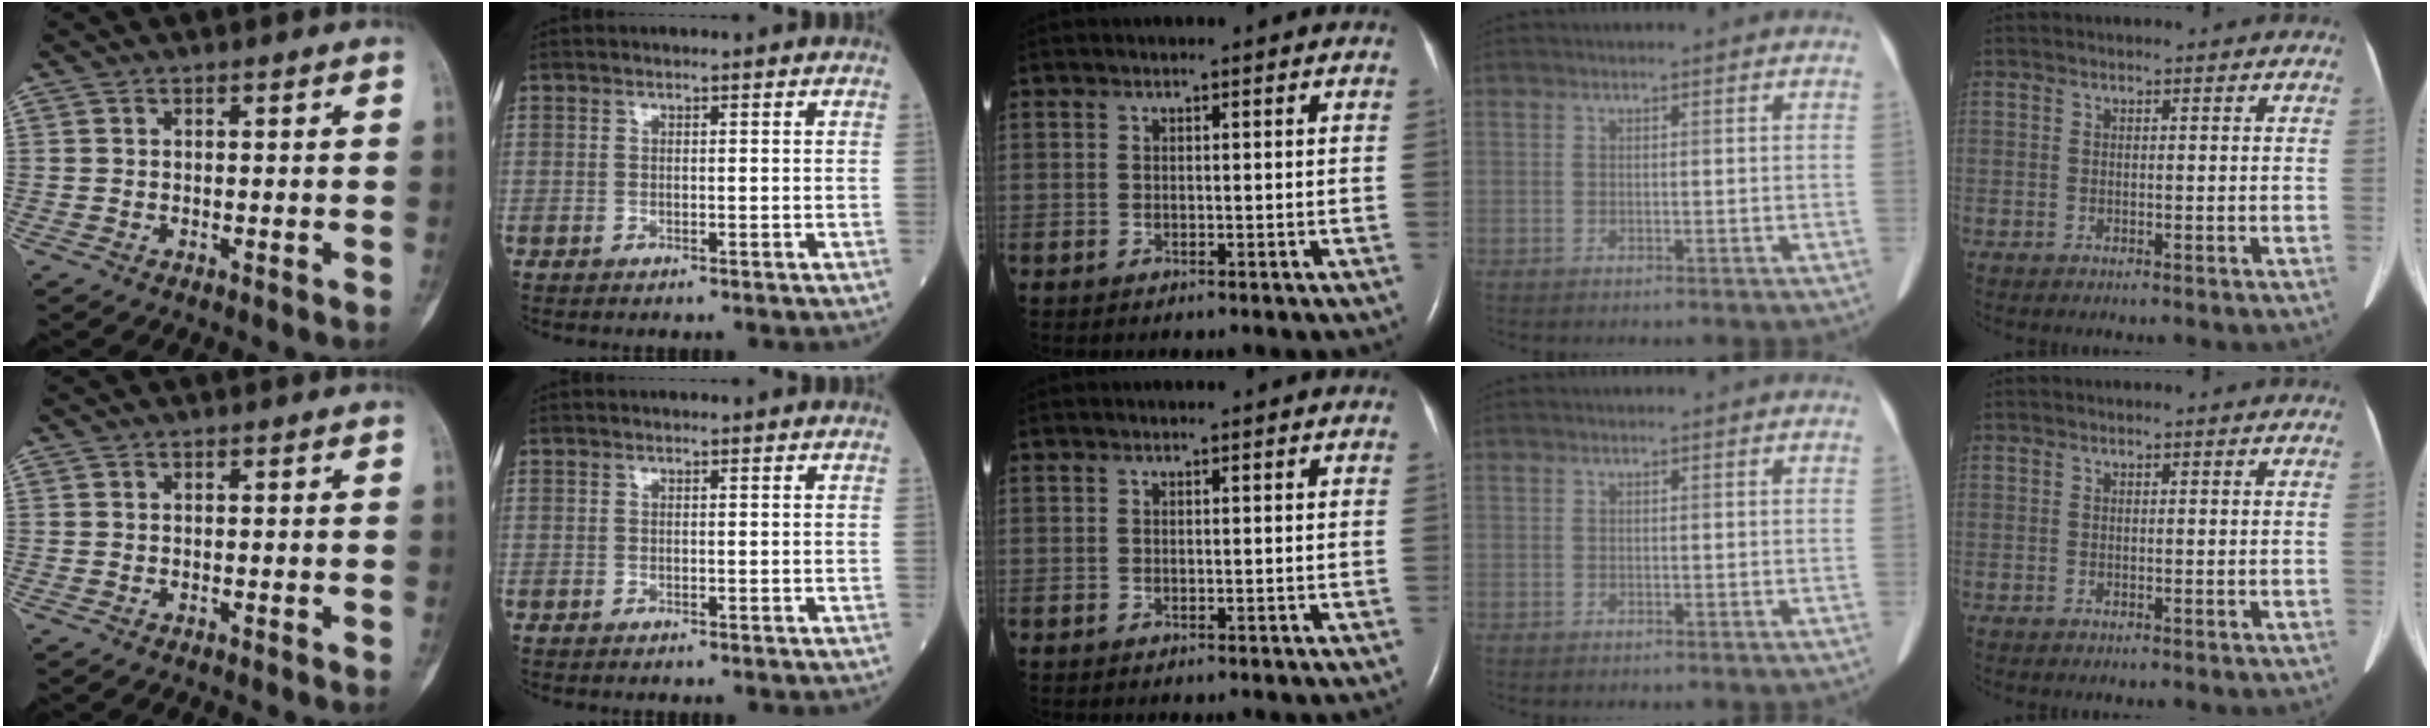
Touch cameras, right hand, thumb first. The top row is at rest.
{}